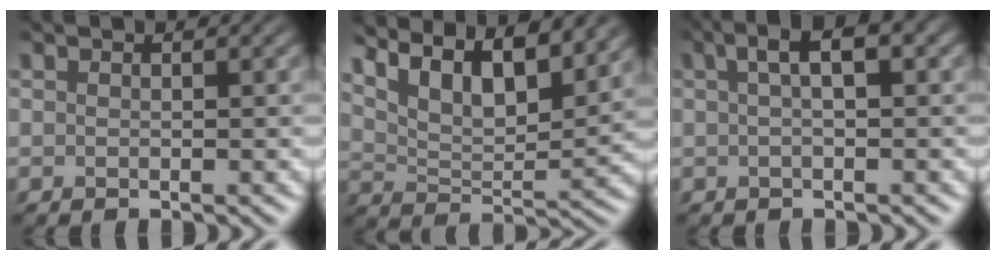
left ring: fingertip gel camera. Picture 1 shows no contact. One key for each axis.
{"total": 8.6, "fx": 6.0, "fy": 2.9, "fz": 5.4, "tx": -0.094, "ty": 0.011, "tz": 0.087}
{"total": 2.8, "fx": 0.8, "fy": 0.4, "fz": 2.6, "tx": -0.043, "ty": 0.010, "tz": 0.011}